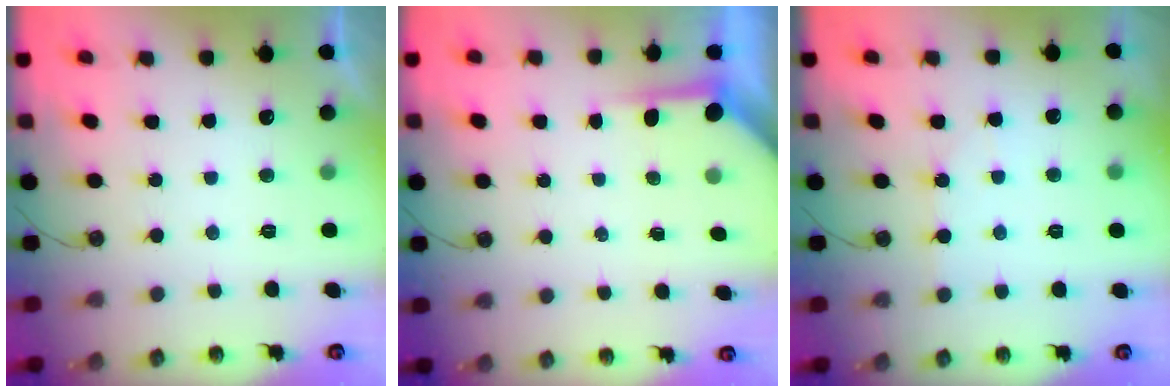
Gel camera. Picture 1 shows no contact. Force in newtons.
{"total": 3.9, "press": 3.9, "slide": 0.3}
{"total": 2.6, "press": 2.6, "slide": 0.4}